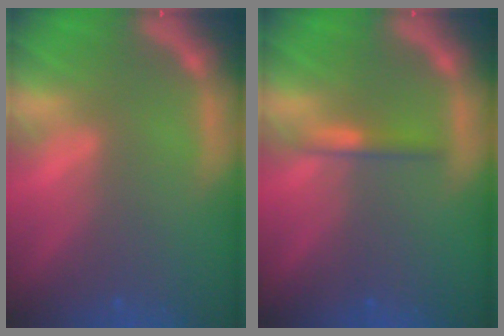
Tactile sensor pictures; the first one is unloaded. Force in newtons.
{"total": 1.4}